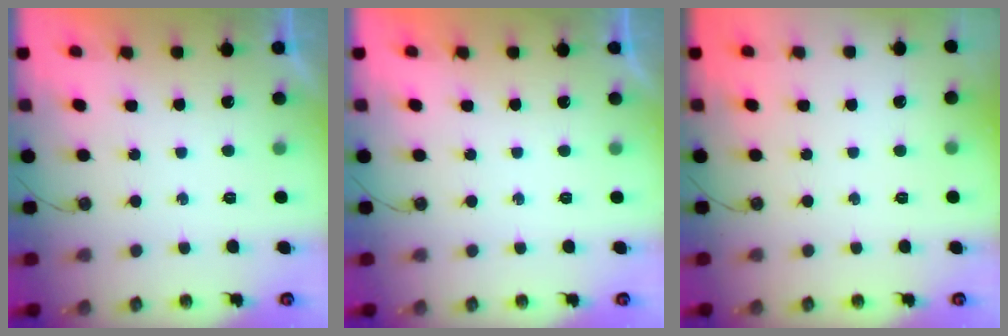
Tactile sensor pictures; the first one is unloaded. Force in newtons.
{"total": 0.0}
{"total": 0.0}